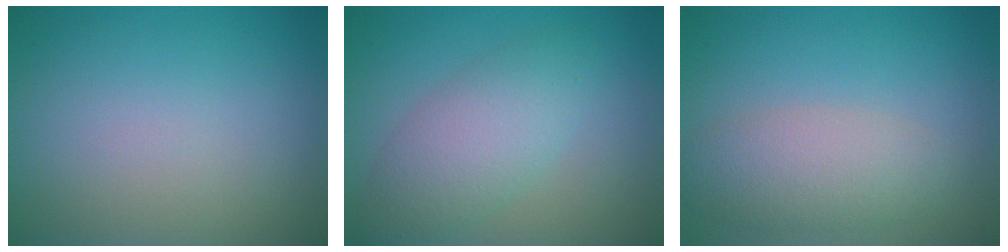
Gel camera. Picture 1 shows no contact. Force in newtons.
{"total": 4.6, "press": 4.6, "slide": 0.0}
{"total": 4.0, "press": 4.0, "slide": 0.3}